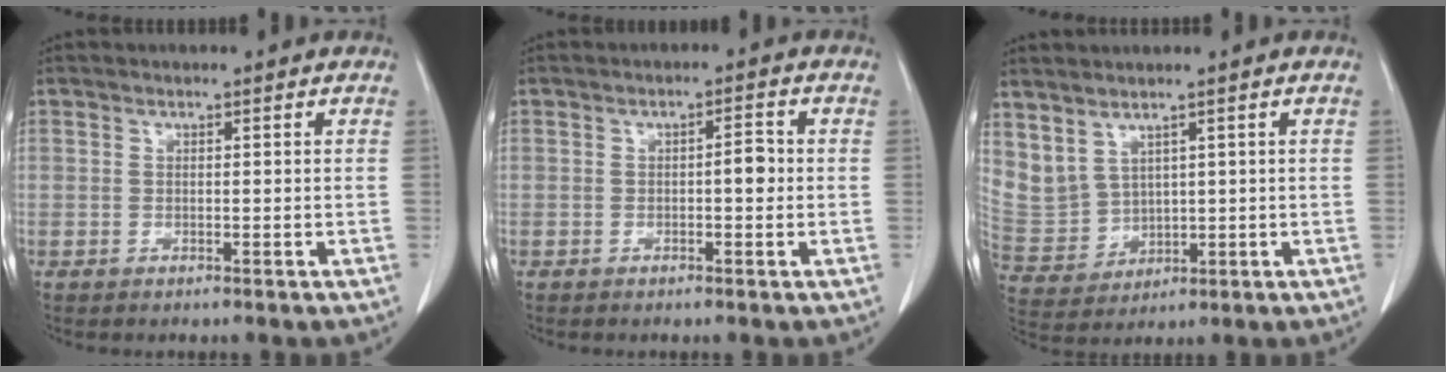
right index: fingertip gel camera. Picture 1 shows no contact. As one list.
[{"total": 2.5, "force": [-0.2, 0.7, 2.3], "torque": [-0.030, 0.005, -0.005]}, {"total": 8.7, "force": [4.7, 6.3, 3.6], "torque": [-0.100, 0.008, 0.123]}]